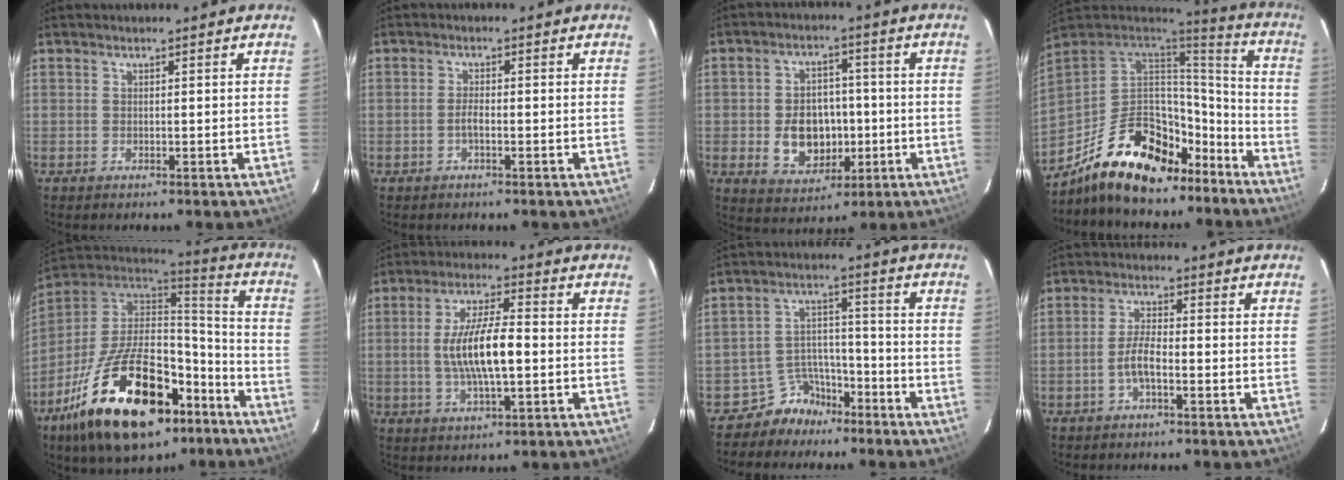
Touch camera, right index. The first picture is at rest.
{"total": 1.8, "force": [-0.8, 0.6, 1.5], "torque": [-0.033, 0.003, -0.016]}
{"total": 10.6, "force": [-2.1, 8.3, 6.3], "torque": [-0.139, 0.009, -0.017]}
{"total": 22.8, "force": [-14.8, 11.5, 13.1], "torque": [-0.258, 0.023, -0.211]}
{"total": 29.1, "force": [-15.6, 14.2, 20.0], "torque": [-0.373, -0.011, -0.233]}
{"total": 10.9, "force": [-0.9, 2.8, 10.5], "torque": [-0.200, 0.001, -0.012]}
{"total": 7.1, "force": [-5.7, 4.2, 0.4], "torque": [-0.009, 0.036, -0.096]}
{"total": 4.3, "force": [-1.9, 1.2, 3.6], "torque": [-0.082, 0.007, -0.036]}